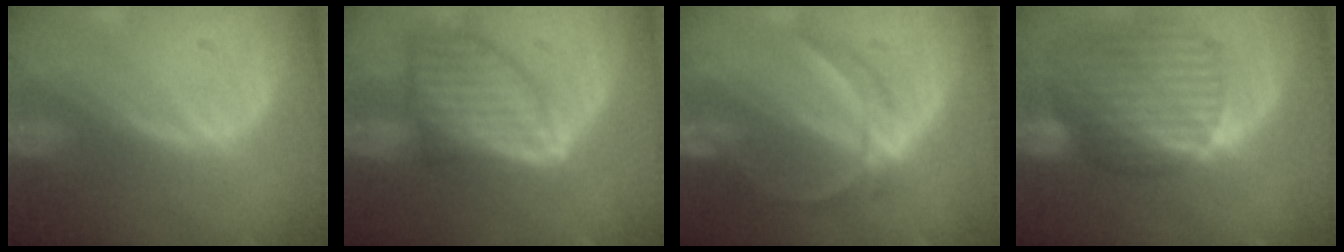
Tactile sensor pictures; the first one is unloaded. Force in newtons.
{"total": 8.4, "press": 8.4, "slide": 0.3}
{"total": 6.4, "press": 5.5, "slide": 3.2}
{"total": 10.7, "press": 9.1, "slide": 5.6}